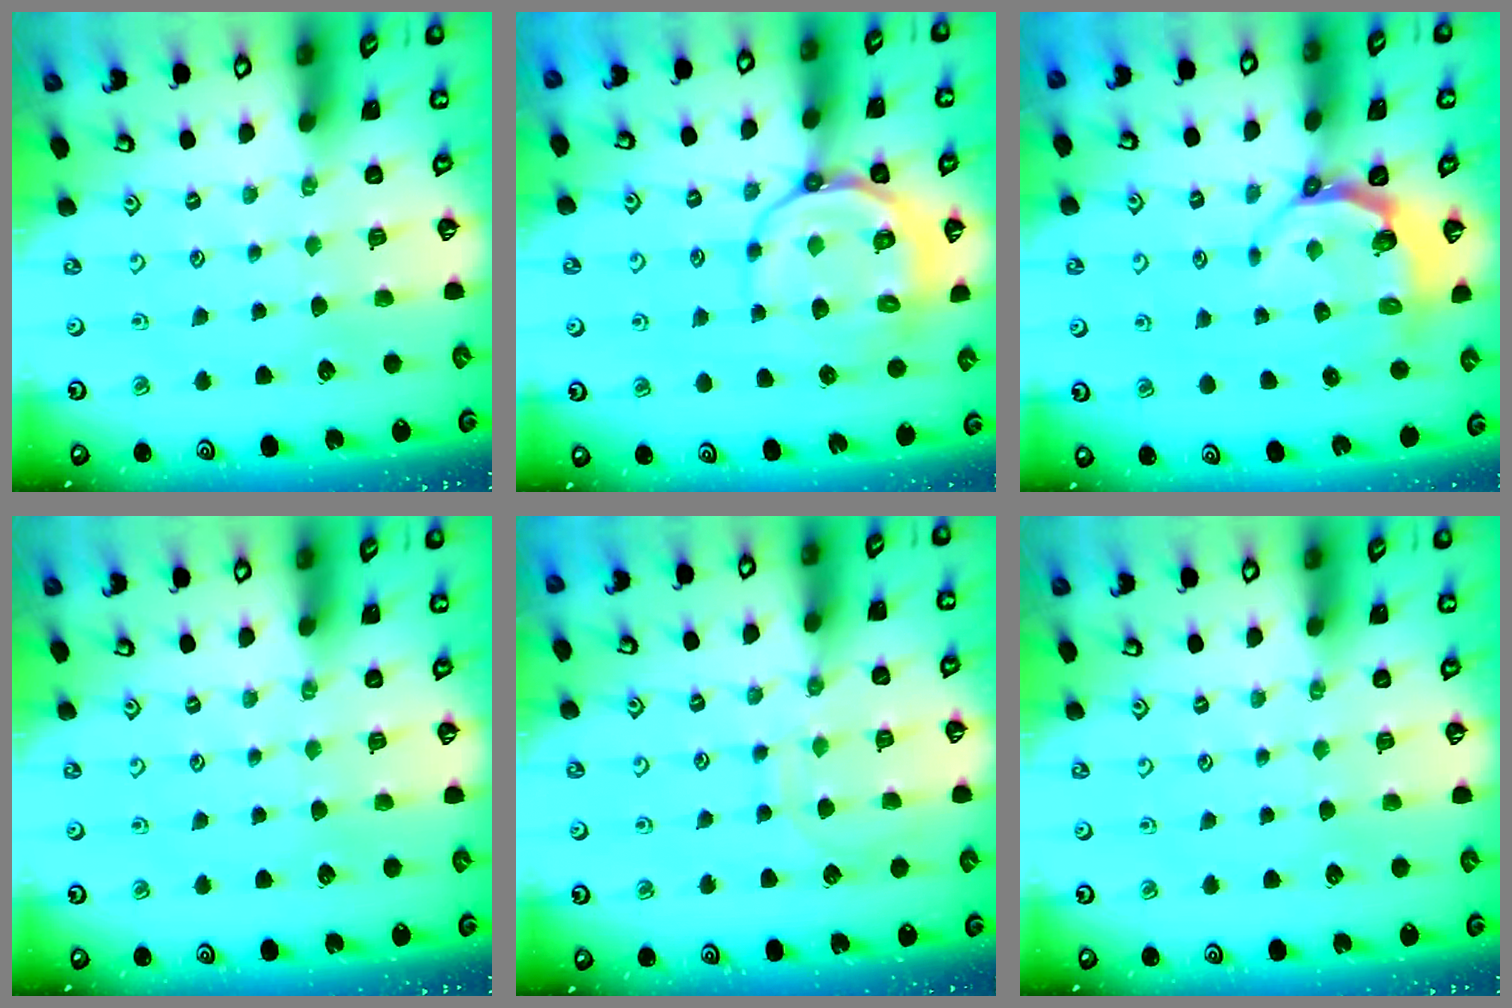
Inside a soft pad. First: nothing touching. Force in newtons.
{"total": 12.1, "press": 12.0, "slide": 2.0}
{"total": 5.2, "press": 4.3, "slide": 2.9}
{"total": 0.0}
{"total": 7.8, "press": 7.7, "slide": 0.6}
{"total": 0.0}